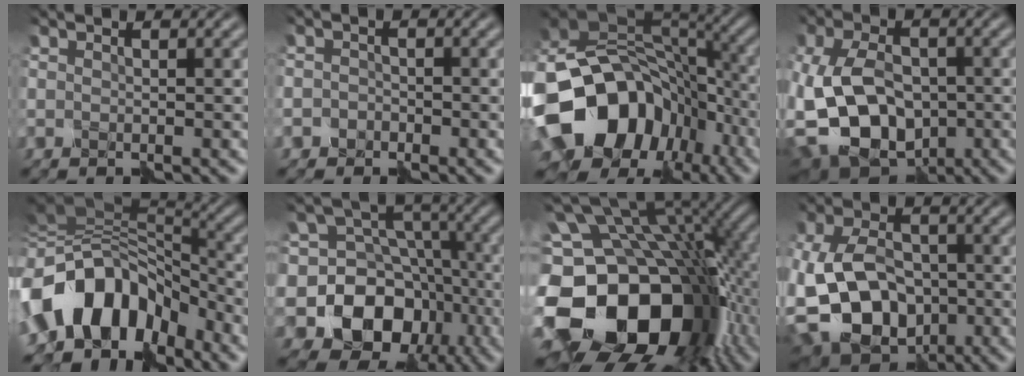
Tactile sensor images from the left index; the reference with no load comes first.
{"total": 1.1, "force": [-0.6, 1.0, 0.1], "torque": [0.016, 0.006, -0.015]}
{"total": 18.2, "force": [-7.4, 14.2, 8.5], "torque": [-0.175, 0.002, -0.127]}
{"total": 14.1, "force": [-2.9, 10.3, 9.2], "torque": [-0.195, -0.021, -0.044]}
{"total": 11.8, "force": [-4.3, 8.4, 7.0], "torque": [-0.122, 0.017, -0.089]}
{"total": 13.8, "force": [-4.7, 11.9, 5.3], "torque": [-0.080, 0.011, -0.098]}
{"total": 19.8, "force": [-4.8, 14.1, 13.0], "torque": [-0.280, -0.016, -0.084]}
{"total": 15.2, "force": [-4.4, 11.4, 9.1], "torque": [-0.192, -0.029, -0.080]}